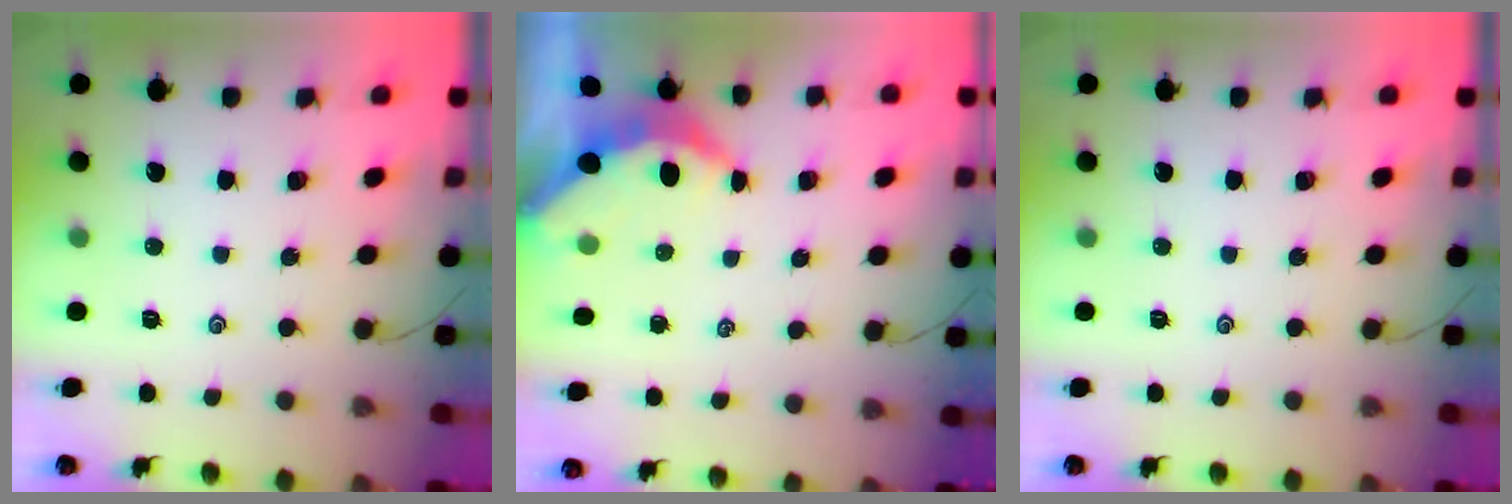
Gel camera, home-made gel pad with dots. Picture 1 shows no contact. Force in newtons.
{"total": 4.0, "press": 4.0, "slide": 0.4}
{"total": 0.0}